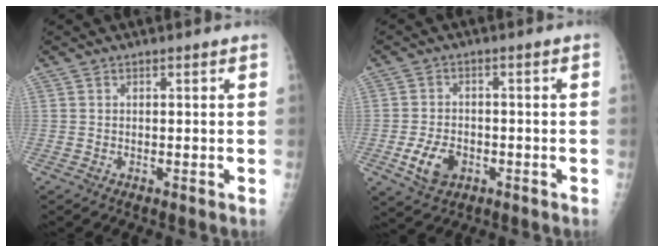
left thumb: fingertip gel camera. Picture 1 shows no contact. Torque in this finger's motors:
{"motor_torque": [-0.10, 0.00, 0.50, 0.39, 0.01]}